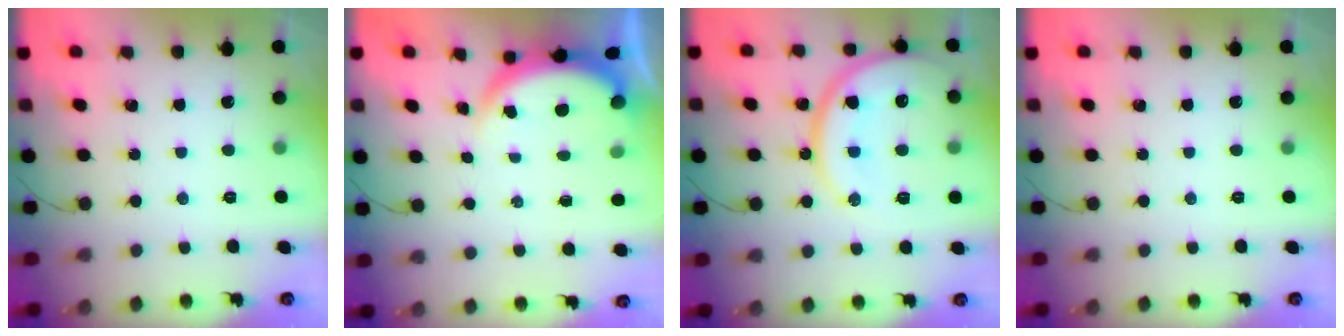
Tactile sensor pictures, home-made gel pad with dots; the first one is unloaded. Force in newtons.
{"total": 3.9, "press": 3.9, "slide": 0.2}
{"total": 17.8, "press": 17.7, "slide": 1.4}
{"total": 0.0}